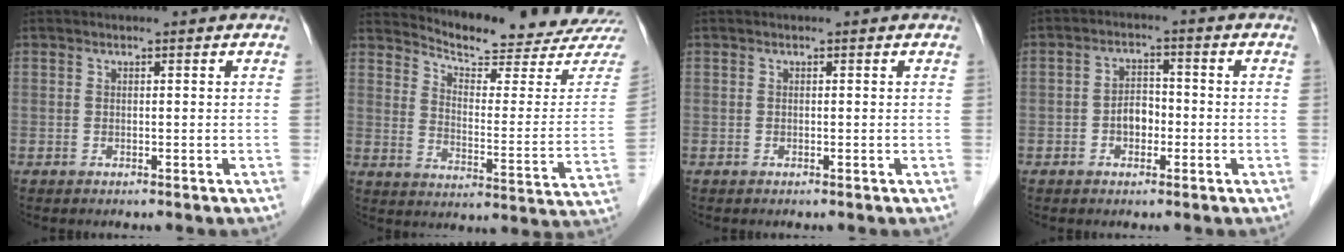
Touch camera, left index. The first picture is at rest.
{"total": 18.1, "force": [17.7, 0.3, 4.0], "torque": [-0.063, -0.114, 0.216]}
{"total": 0.0}
{"total": 3.7, "force": [-1.7, 2.3, 2.4], "torque": [-0.042, 0.008, -0.031]}